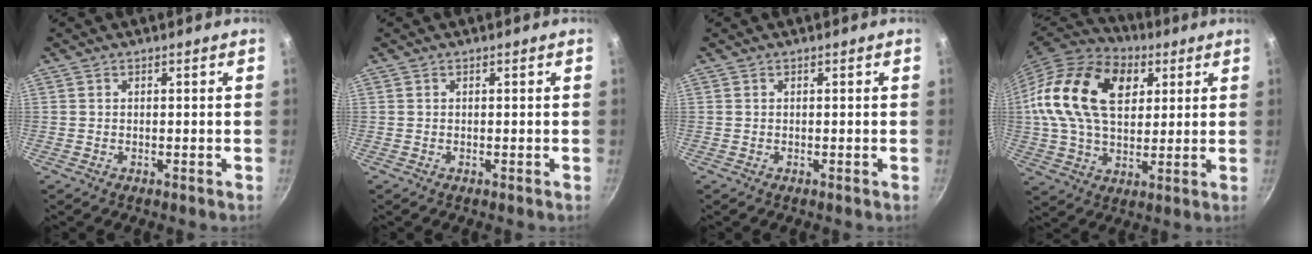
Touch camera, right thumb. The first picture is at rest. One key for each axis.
{"total": 0.0}
{"total": 0.0}
{"total": 22.4, "fx": 6.3, "fy": 14.6, "fz": 15.9, "tx": -0.278, "ty": 0.007, "tz": 0.100}